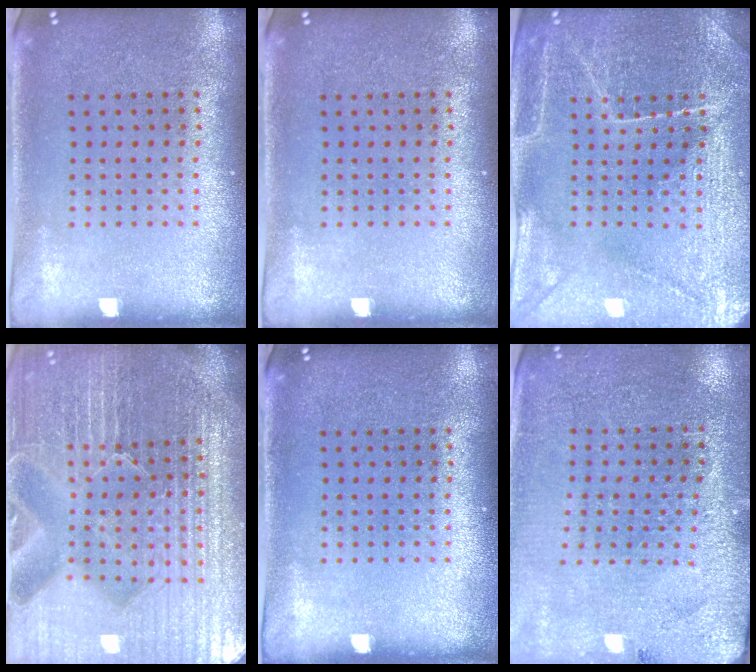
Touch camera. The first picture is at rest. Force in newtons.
{"total": 0.0}
{"total": 3.8, "press": 3.7, "slide": 0.9}
{"total": 6.7, "press": 5.9, "slide": 3.2}
{"total": 0.0}
{"total": 2.8, "press": 2.8, "slide": 0.2}